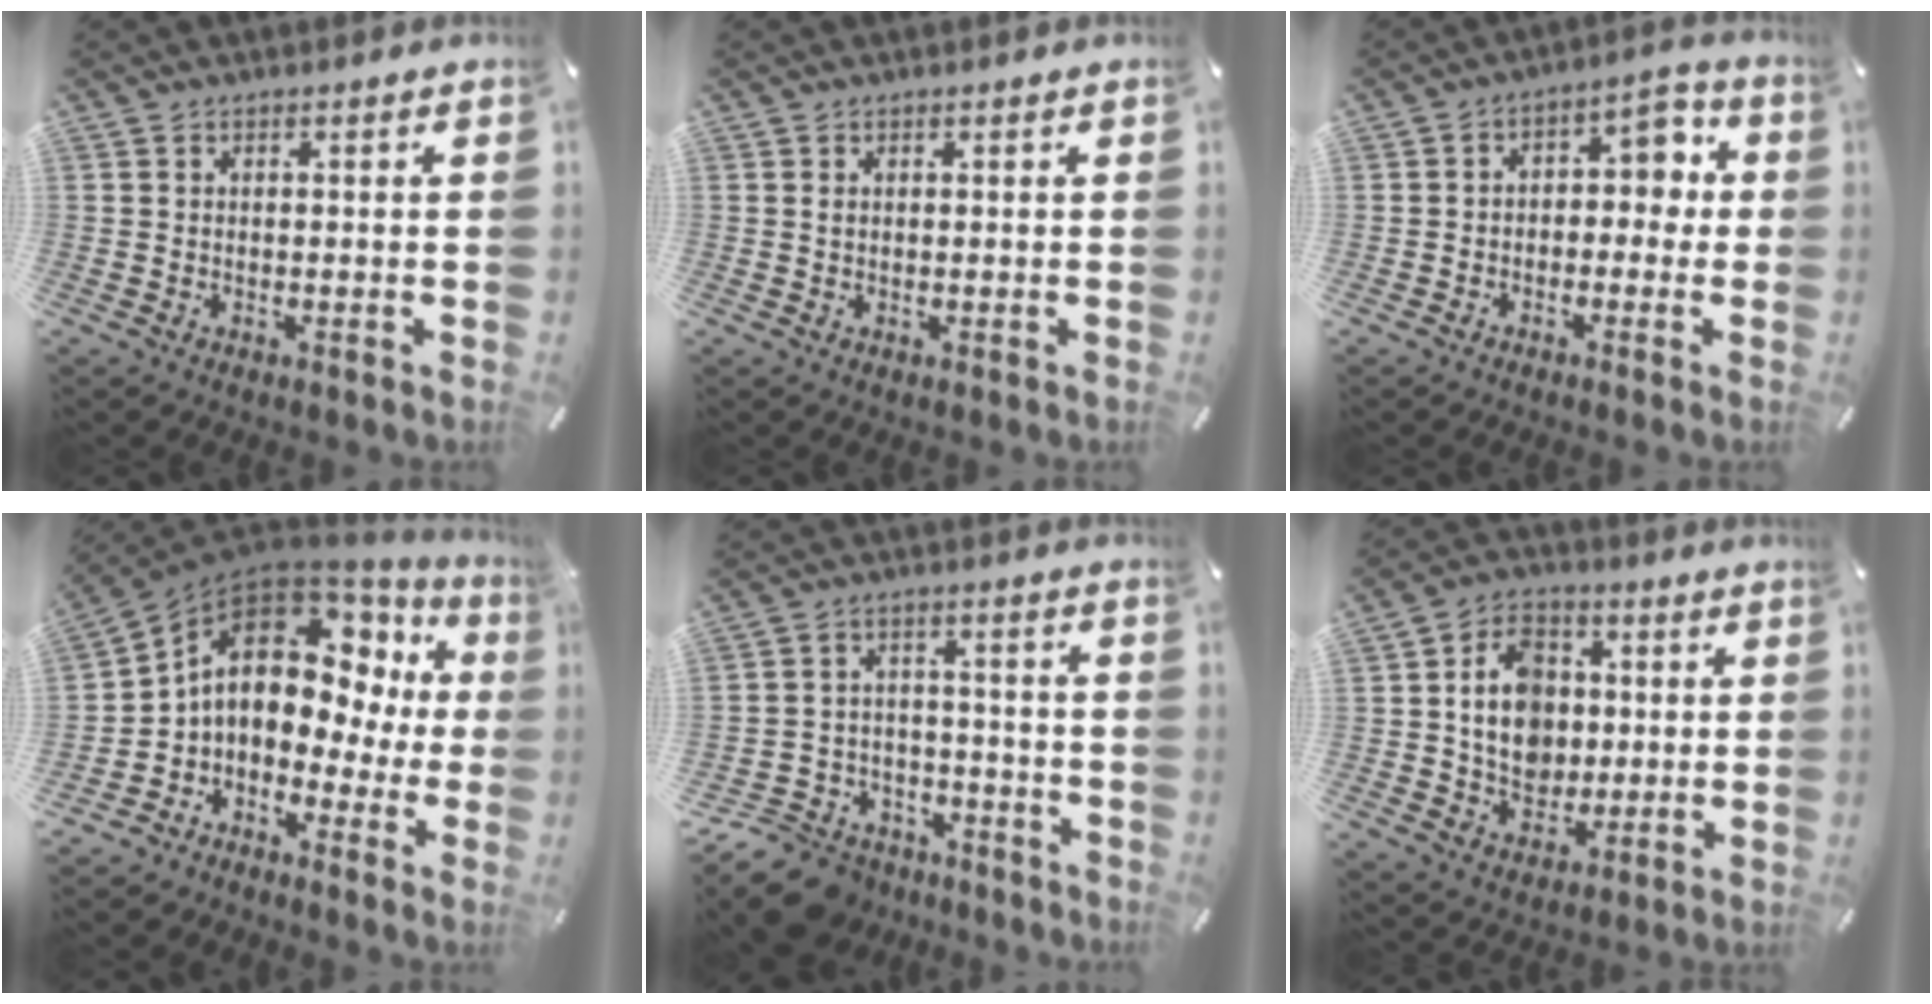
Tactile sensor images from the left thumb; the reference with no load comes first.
{"total": 0.5, "force": [0.1, 0.2, 0.5], "torque": [-0.010, -0.001, 0.002]}
{"total": 5.4, "force": [-0.5, 4.1, 3.5], "torque": [-0.045, 0.002, -0.019]}
{"total": 13.0, "force": [2.1, 9.2, 8.9], "torque": [-0.148, -0.012, 0.028]}
{"total": 11.2, "force": [-8.4, 6.5, 3.3], "torque": [-0.060, 0.056, -0.153]}
{"total": 12.0, "force": [0.6, 9.9, 6.7], "torque": [-0.119, 0.018, 0.015]}